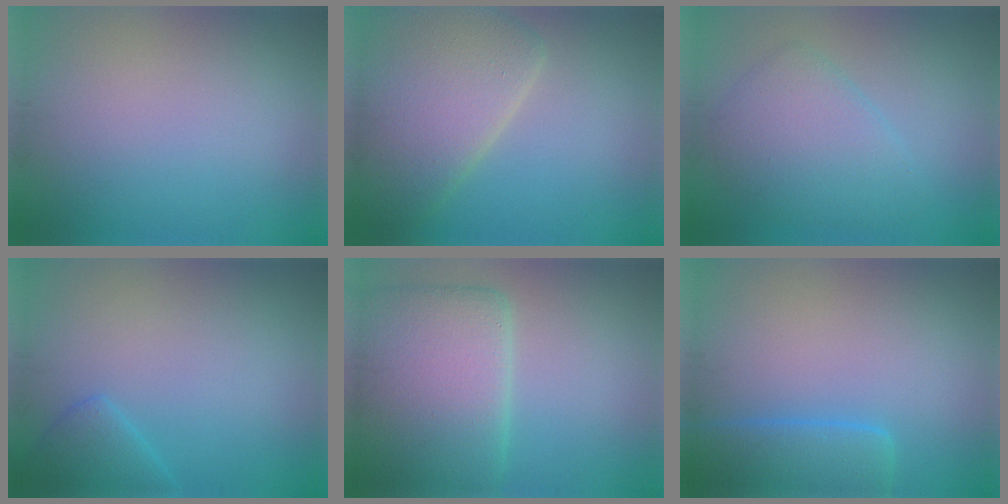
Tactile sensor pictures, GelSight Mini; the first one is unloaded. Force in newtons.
{"total": 7.6, "press": 7.6, "slide": 0.8}
{"total": 4.6, "press": 4.6, "slide": 0.2}
{"total": 2.2, "press": 2.2, "slide": 0.1}
{"total": 10.1, "press": 10.1, "slide": 0.5}
{"total": 4.4, "press": 4.4, "slide": 0.4}